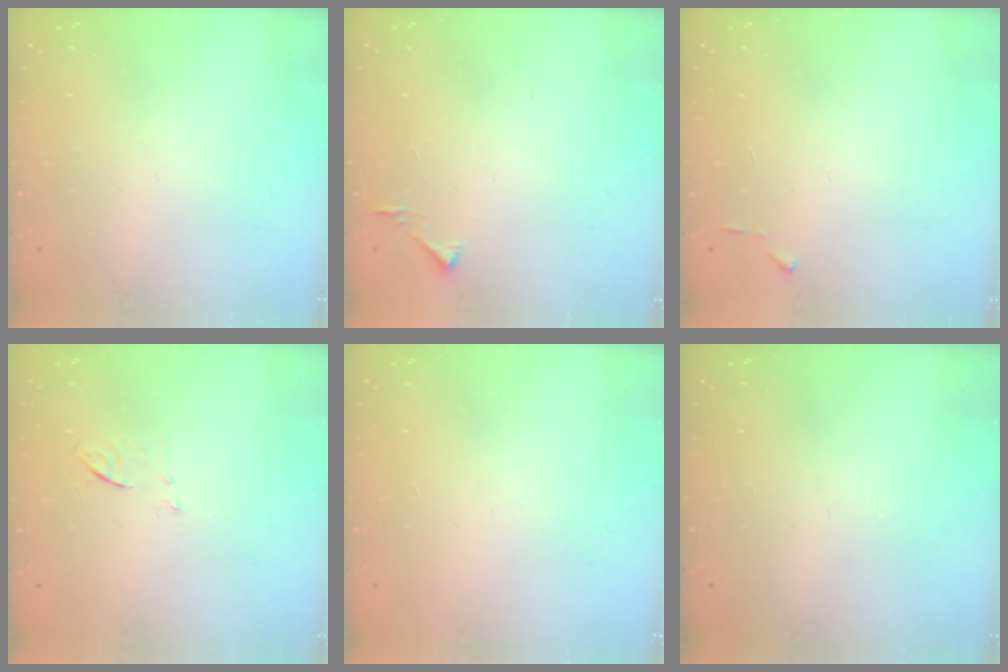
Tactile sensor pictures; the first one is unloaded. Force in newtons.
{"total": 2.8, "press": 2.8, "slide": 0.3}
{"total": 3.0, "press": 2.9, "slide": 0.4}
{"total": 3.9, "press": 3.6, "slide": 1.4}
{"total": 1.7, "press": 1.7, "slide": 0.1}
{"total": 0.0}